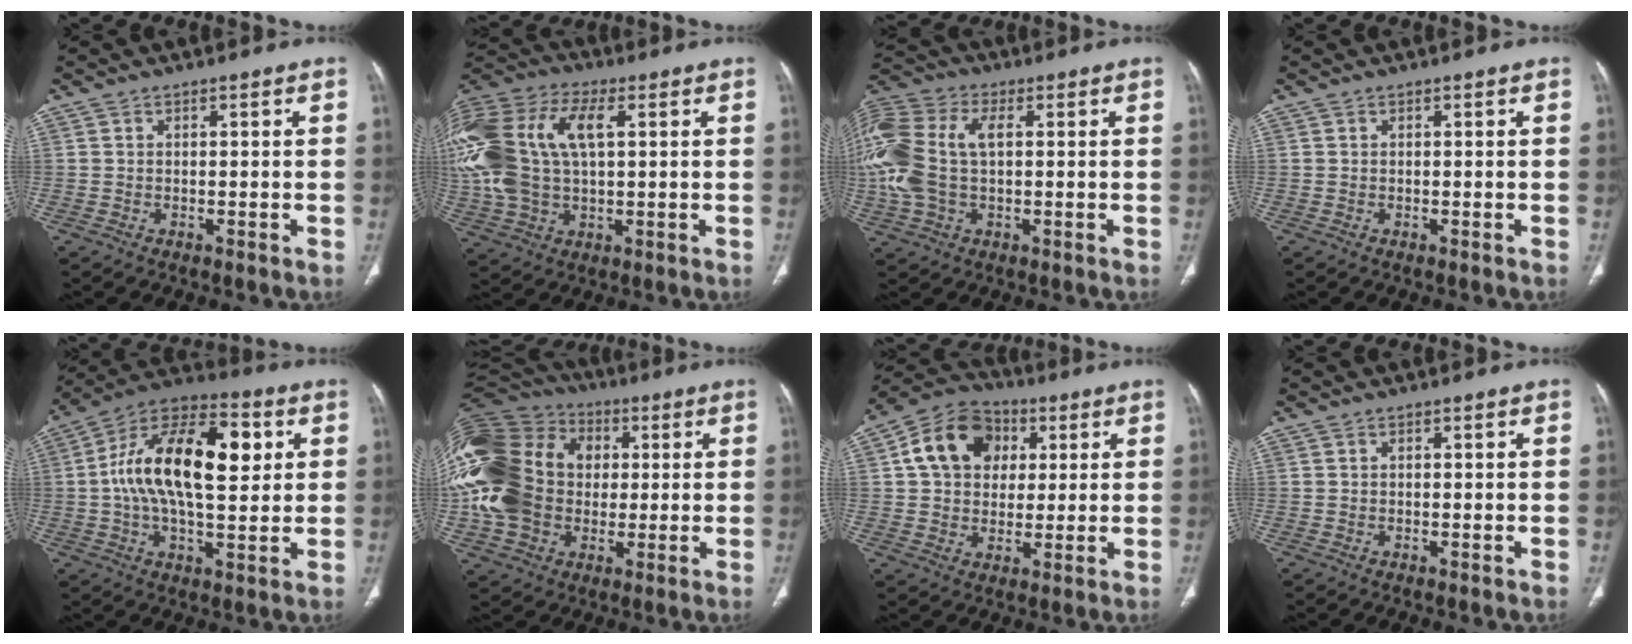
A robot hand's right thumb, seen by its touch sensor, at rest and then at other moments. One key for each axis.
{"total": 22.9, "fx": 4.5, "fy": 12.7, "fz": 18.6, "tx": -0.438, "ty": 0.023, "tz": 0.083}
{"total": 17.0, "fx": 1.5, "fy": 10.0, "fz": 13.7, "tx": -0.343, "ty": 0.023, "tz": 0.030}
{"total": 0.0}
{"total": 21.6, "fx": 3.6, "fy": 10.5, "fz": 18.5, "tx": -0.303, "ty": 0.020, "tz": 0.047}
{"total": 28.7, "fx": 1.4, "fy": 22.3, "fz": 18.1, "tx": -0.419, "ty": 0.052, "tz": 0.036}
{"total": 13.8, "fx": 3.5, "fy": 10.8, "fz": 7.7, "tx": -0.109, "ty": 0.008, "tz": 0.049}
{"total": 0.0}